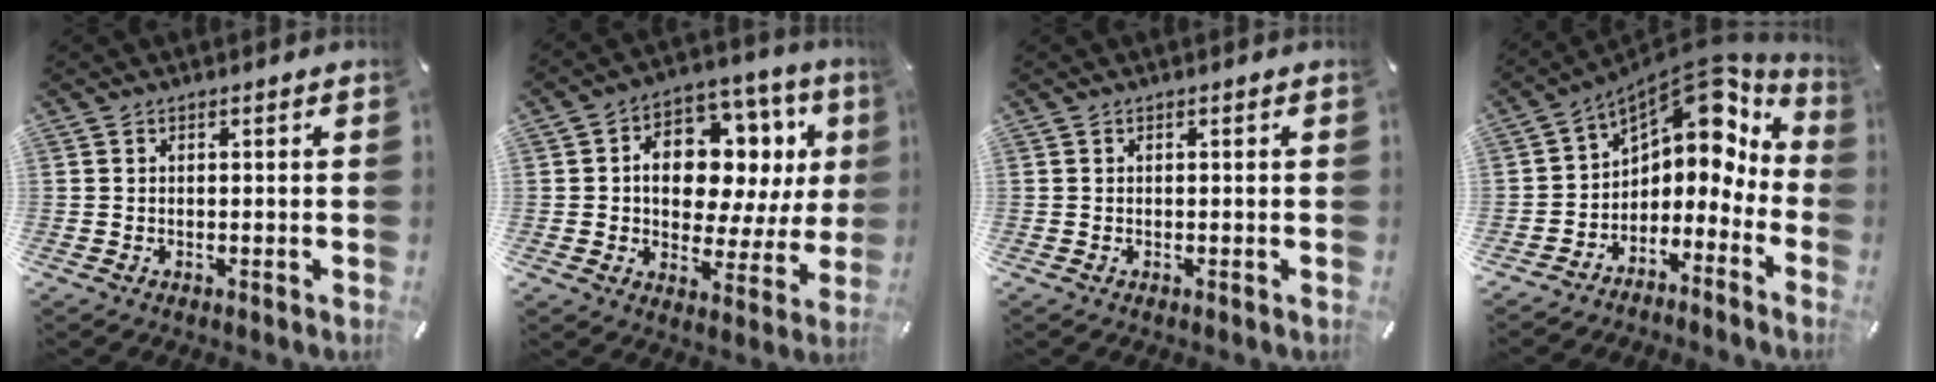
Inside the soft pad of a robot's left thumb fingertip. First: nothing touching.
{"total": 13.7, "force": [3.4, 9.8, 9.0], "torque": [-0.131, -0.031, 0.064]}
{"total": 0.0}
{"total": 8.6, "force": [5.7, 5.2, 3.9], "torque": [-0.064, -0.067, 0.097]}